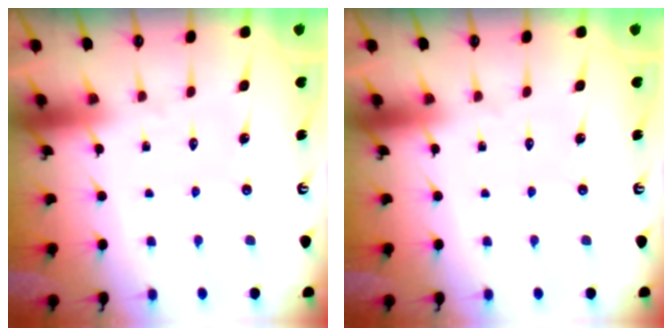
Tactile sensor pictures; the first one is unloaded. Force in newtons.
{"total": 0.0}